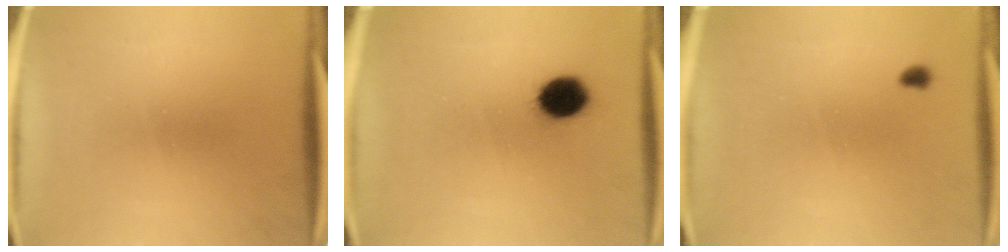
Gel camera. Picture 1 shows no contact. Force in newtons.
{"total": 8.3}
{"total": 0.9}